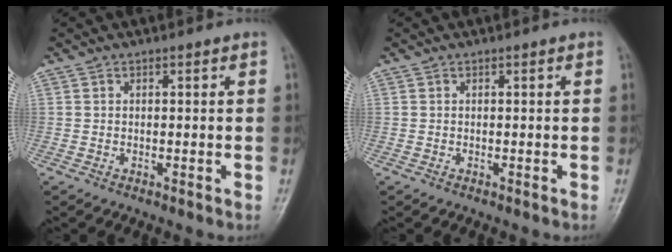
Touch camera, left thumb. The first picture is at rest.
{"total": 0.0}